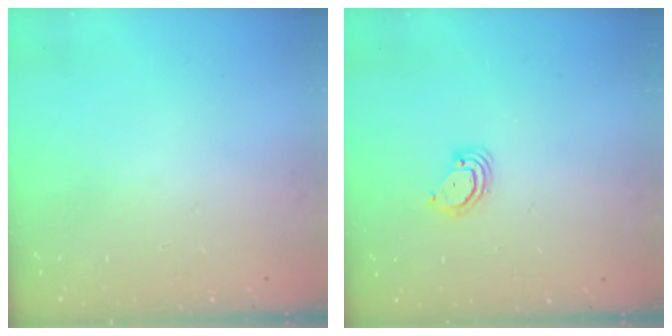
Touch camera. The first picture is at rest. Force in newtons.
{"total": 3.2, "press": 3.2, "slide": 0.2}